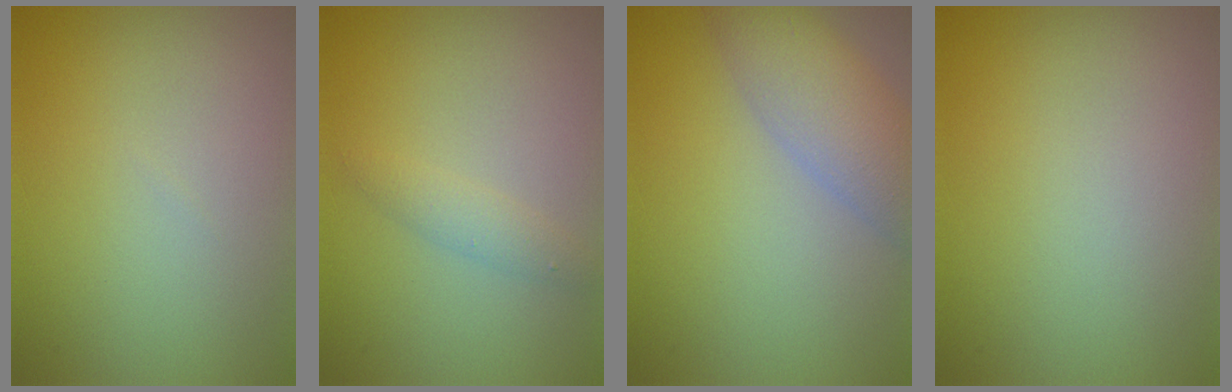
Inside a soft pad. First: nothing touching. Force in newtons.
{"total": 1.6, "press": 1.6, "slide": 0.1}
{"total": 5.3, "press": 5.3, "slide": 0.3}
{"total": 0.0}